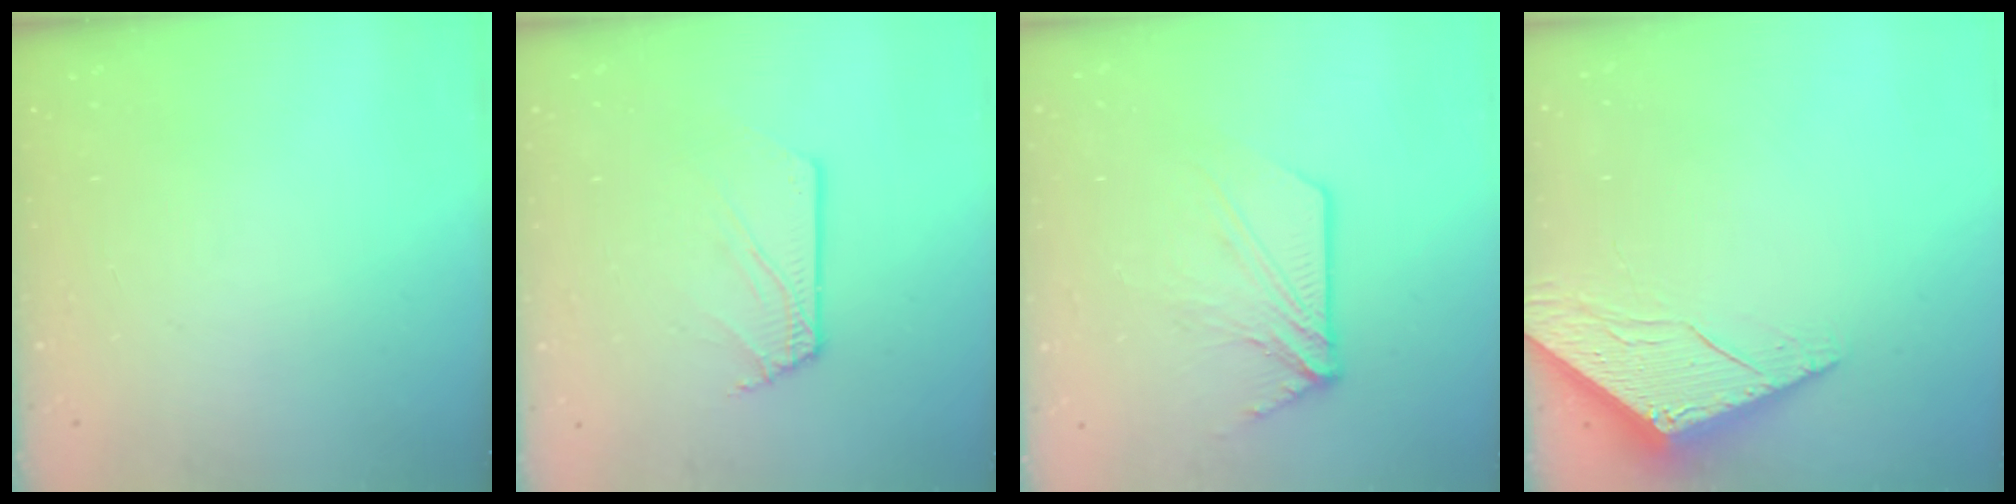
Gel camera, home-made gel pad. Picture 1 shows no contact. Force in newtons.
{"total": 2.6, "press": 2.6, "slide": 0.3}
{"total": 10.0, "press": 10.0, "slide": 0.8}
{"total": 6.2, "press": 6.2, "slide": 0.5}